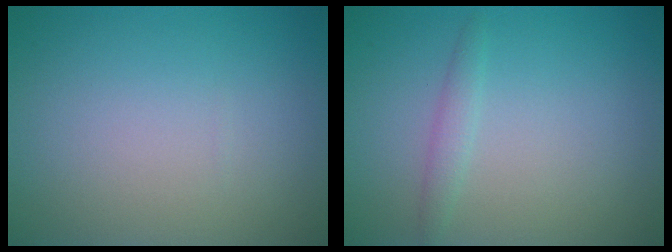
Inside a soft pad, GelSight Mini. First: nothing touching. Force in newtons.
{"total": 1.3, "press": 1.3, "slide": 0.0}